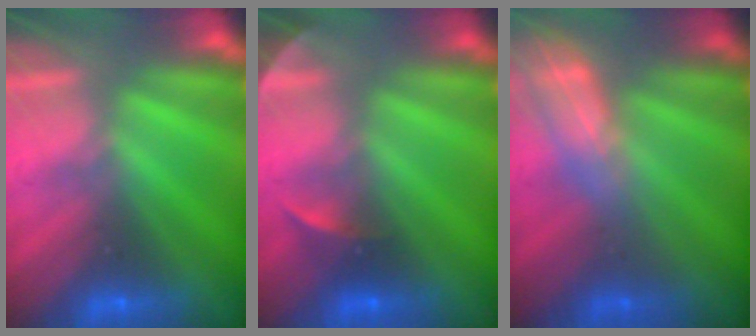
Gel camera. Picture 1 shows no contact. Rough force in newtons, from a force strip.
{"total": 2.2}
{"total": 2.4}